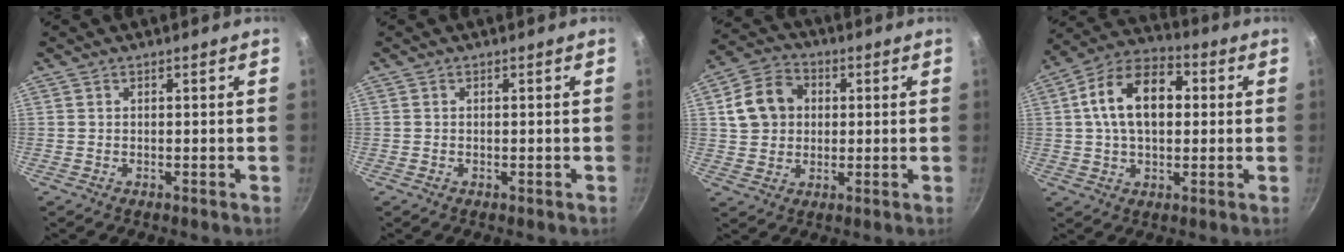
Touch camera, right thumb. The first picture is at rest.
{"total": 0.0}
{"total": 10.3, "force": [1.9, 8.6, 5.5], "torque": [-0.074, 0.014, 0.024]}
{"total": 14.9, "force": [2.2, 9.5, 11.3], "torque": [-0.160, 0.027, 0.020]}